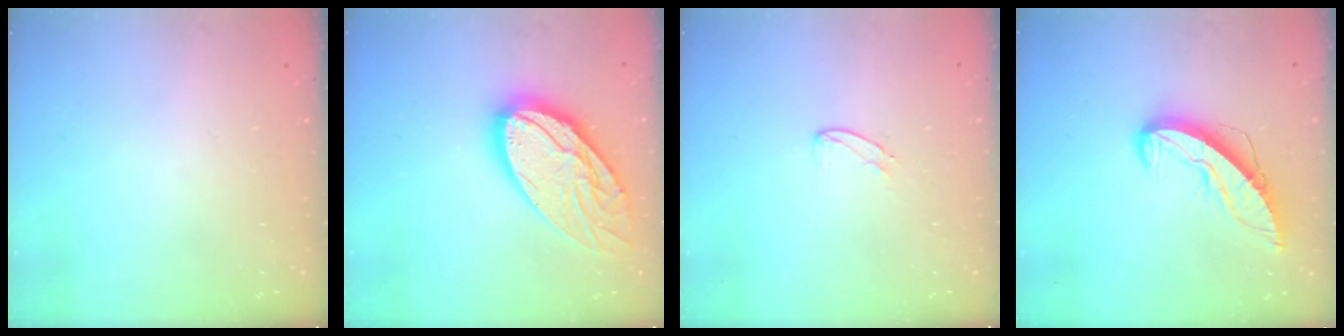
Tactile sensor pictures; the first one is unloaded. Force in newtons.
{"total": 24.2, "press": 24.1, "slide": 2.4}
{"total": 3.9, "press": 3.8, "slide": 0.3}
{"total": 9.3, "press": 9.3, "slide": 0.9}